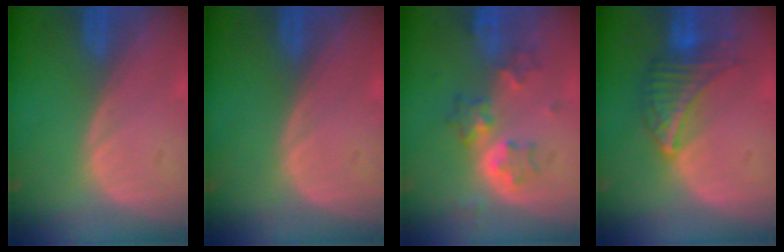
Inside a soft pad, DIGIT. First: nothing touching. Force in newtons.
{"total": 0.0}
{"total": 6.1, "press": 5.6, "slide": 2.5}
{"total": 6.7, "press": 6.5, "slide": 1.3}